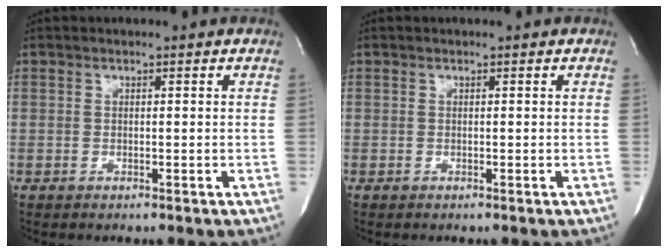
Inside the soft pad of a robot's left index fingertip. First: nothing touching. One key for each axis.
{"total": 0.0}